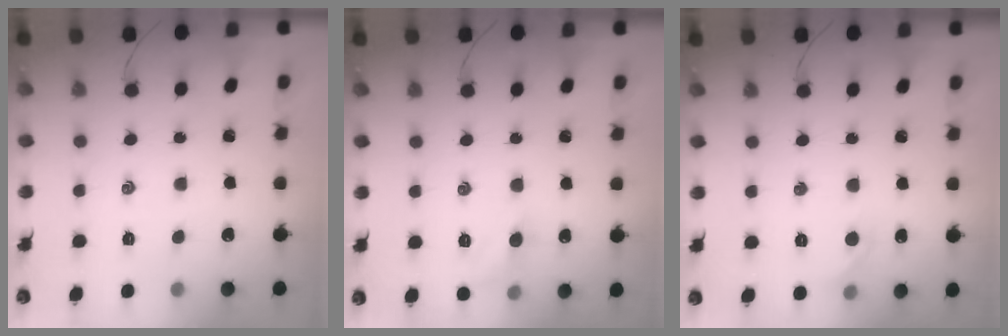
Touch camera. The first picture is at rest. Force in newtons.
{"total": 5.4, "press": 5.2, "slide": 1.7}
{"total": 5.6, "press": 5.2, "slide": 1.8}